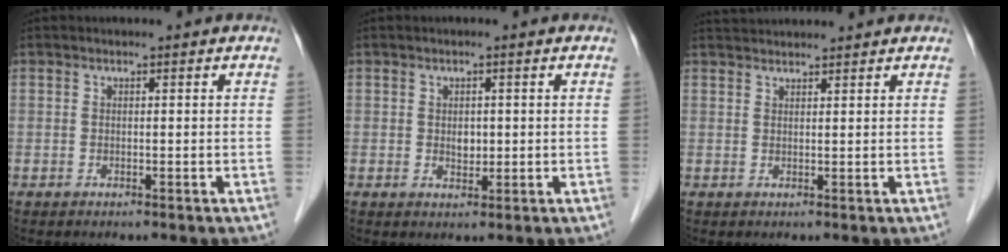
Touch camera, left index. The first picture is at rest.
{"total": 1.9, "force": [0.0, 1.3, 1.3], "torque": [-0.022, -0.004, 0.003]}
{"total": 4.5, "force": [4.5, 0.0, 0.9], "torque": [-0.015, 0.034, 0.069]}